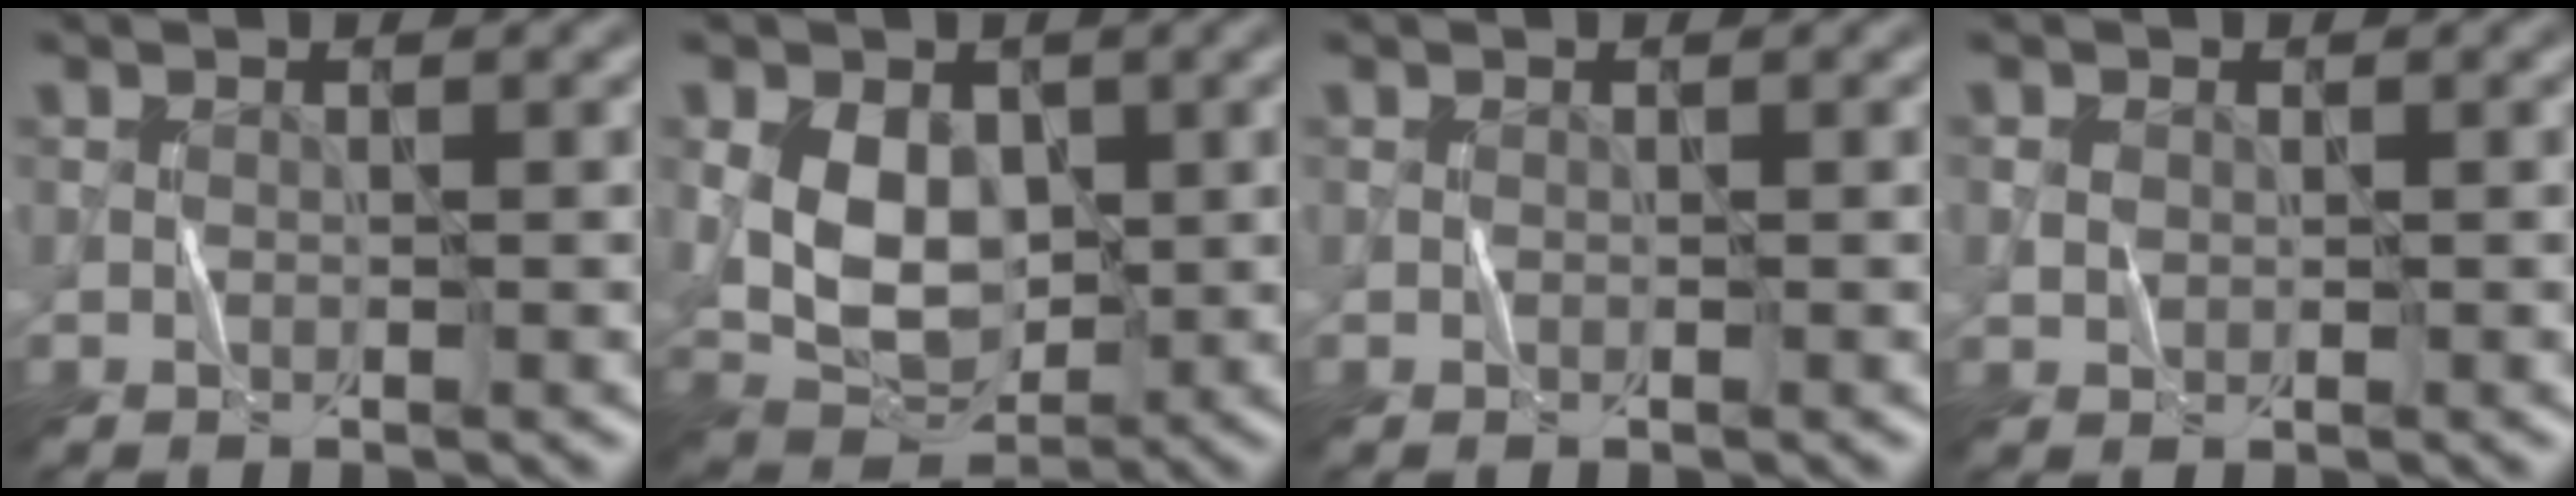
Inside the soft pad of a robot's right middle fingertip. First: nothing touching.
{"total": 5.8, "force": [0.6, 4.1, 4.1], "torque": [-0.080, -0.012, 0.017]}
{"total": 0.0}
{"total": 1.0, "force": [0.1, 0.8, 0.5], "torque": [-0.010, 0.002, 0.001]}